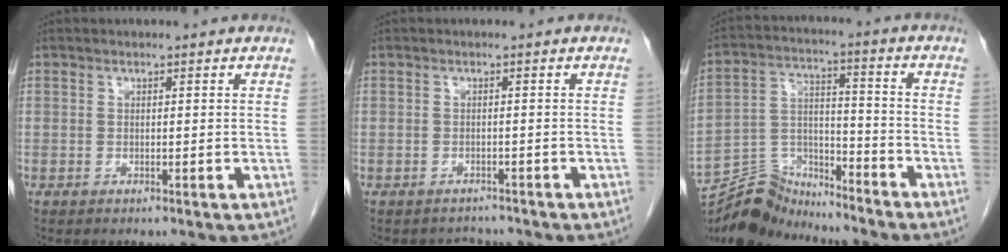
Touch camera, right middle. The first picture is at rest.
{"total": 2.2, "force": [-2.0, 1.0, -0.4], "torque": [0.001, 0.000, -0.030]}
{"total": 9.9, "force": [-9.7, 2.1, 0.5], "torque": [-0.012, 0.022, -0.183]}